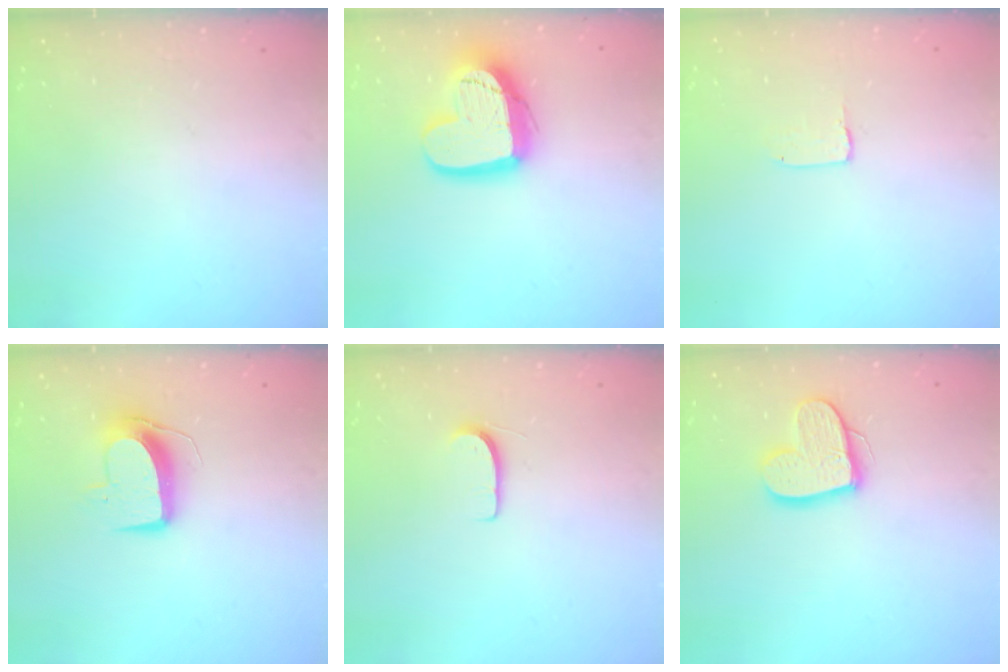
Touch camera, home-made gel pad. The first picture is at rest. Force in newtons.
{"total": 19.0, "press": 18.9, "slide": 1.6}
{"total": 2.0, "press": 2.0, "slide": 0.1}
{"total": 10.0, "press": 10.0, "slide": 0.5}
{"total": 5.2, "press": 5.2, "slide": 0.5}
{"total": 12.9, "press": 12.9, "slide": 1.0}